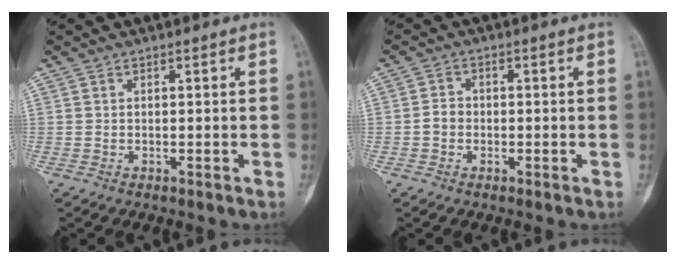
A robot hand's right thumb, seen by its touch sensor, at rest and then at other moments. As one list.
[{"total": 2.5, "force": [-0.6, 2.2, 1.1], "torque": [-0.008, 0.010, -0.018]}]